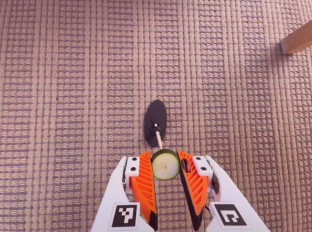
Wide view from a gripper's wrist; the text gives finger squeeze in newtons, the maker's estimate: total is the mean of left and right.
{"total": 8.6, "left": 8.7, "right": 8.5}